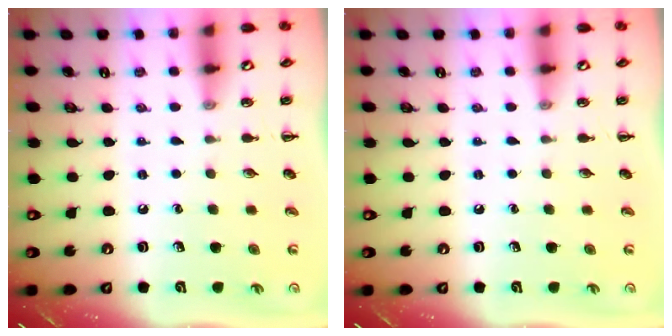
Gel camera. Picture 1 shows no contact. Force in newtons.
{"total": 0.0}